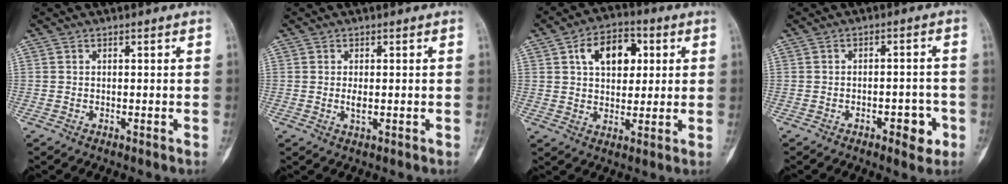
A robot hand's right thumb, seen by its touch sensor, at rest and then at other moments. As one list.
[{"total": 1.8, "force": [0.0, 0.8, 1.6], "torque": [-0.032, -0.004, 0.004]}, {"total": 11.2, "force": [3.4, 7.2, 7.9], "torque": [-0.095, 0.004, 0.050]}, {"total": 5.7, "force": [-2.6, 2.7, 4.3], "torque": [-0.045, 0.022, -0.030]}]